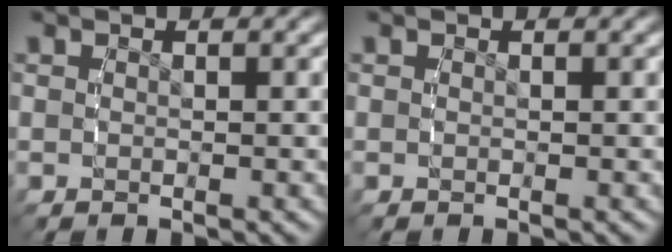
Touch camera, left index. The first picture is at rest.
{"total": 0.0}